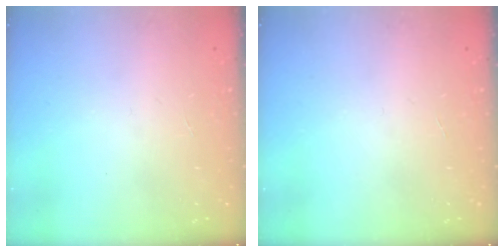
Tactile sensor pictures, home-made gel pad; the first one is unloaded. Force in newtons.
{"total": 0.0}